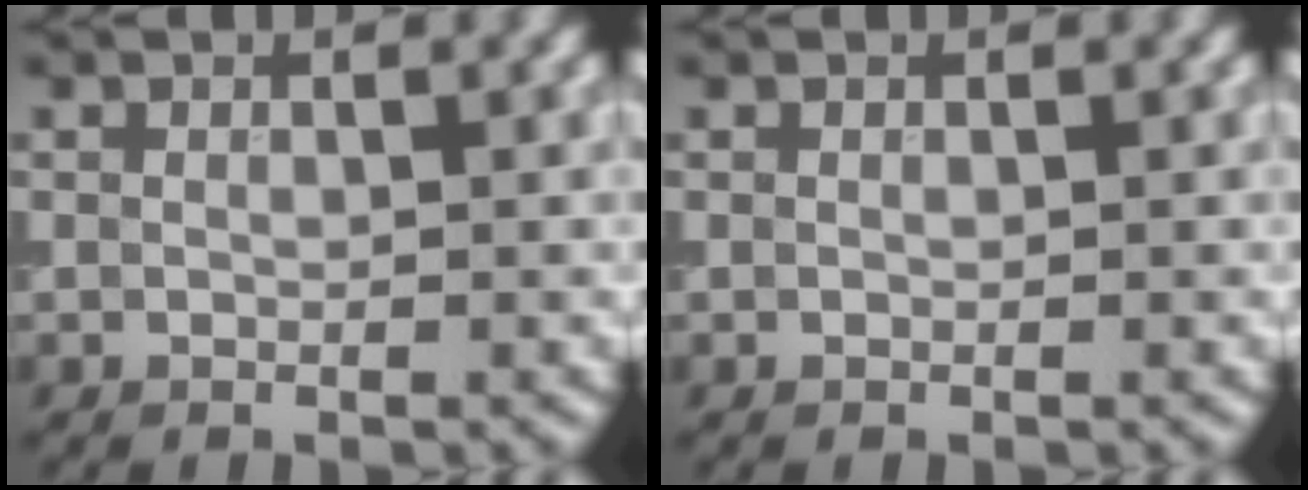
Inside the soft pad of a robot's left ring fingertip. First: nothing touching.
{"total": 0.0}